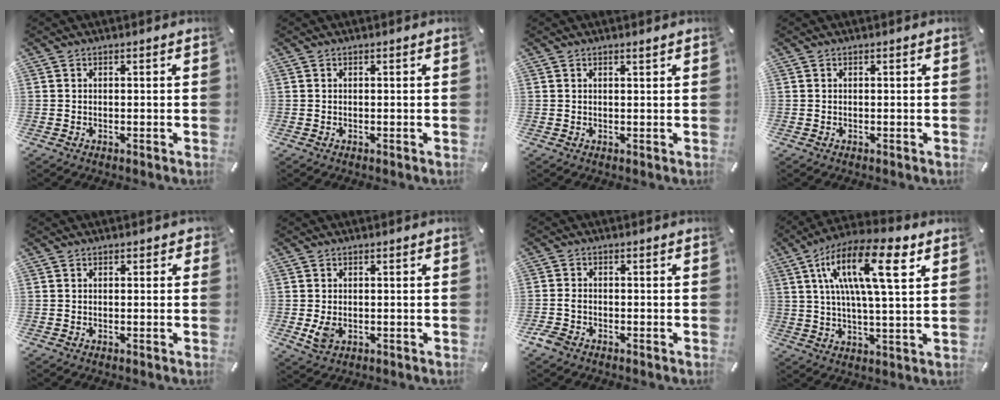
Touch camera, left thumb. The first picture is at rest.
{"total": 0.0}
{"total": 0.9, "force": [0.7, 0.2, 0.5], "torque": [-0.010, 0.000, 0.011]}
{"total": 0.0}
{"total": 0.7, "force": [0.0, 0.7, 0.2], "torque": [0.003, 0.002, -0.002]}
{"total": 3.3, "force": [-0.5, 2.4, 2.1], "torque": [-0.050, -0.008, -0.013]}
{"total": 2.7, "force": [-1.8, 1.7, 1.2], "torque": [-0.034, 0.004, -0.037]}
{"total": 16.0, "force": [6.4, 4.5, 14.0], "torque": [-0.264, -0.005, 0.098]}